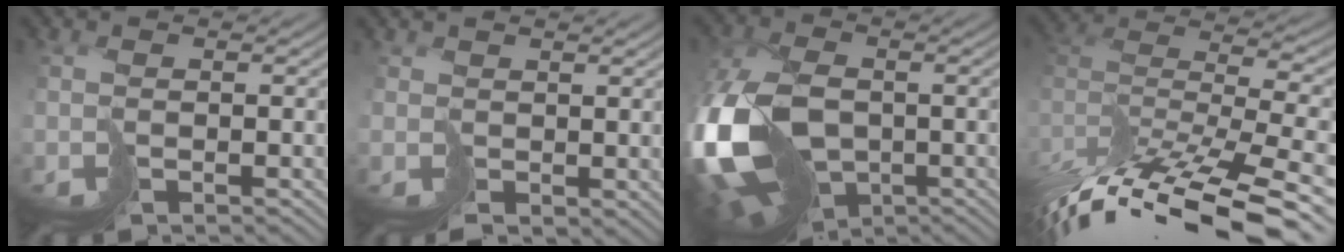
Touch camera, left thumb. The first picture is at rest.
{"total": 1.1, "force": [0.1, 1.1, 0.4], "torque": [-0.007, -0.002, 0.004]}
{"total": 18.6, "force": [-4.5, 12.8, 12.7], "torque": [-0.313, -0.038, -0.046]}
{"total": 14.1, "force": [-8.8, 5.2, 9.8], "torque": [-0.192, 0.012, -0.132]}